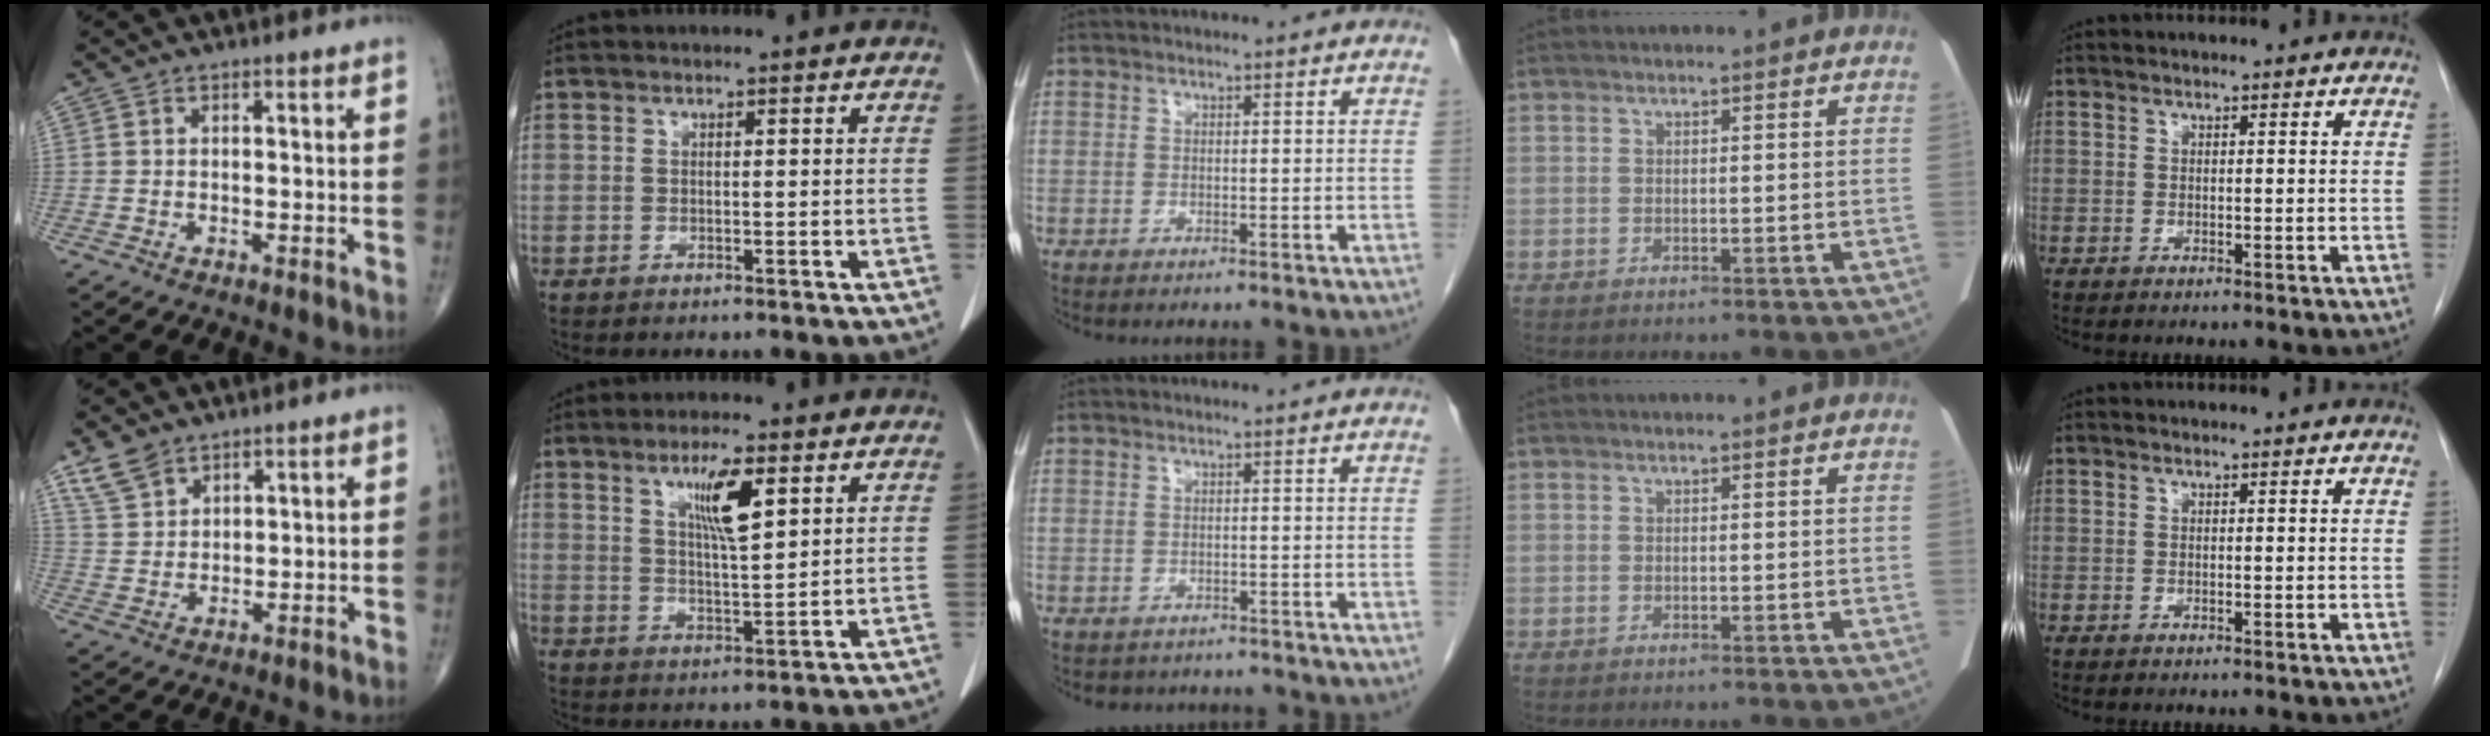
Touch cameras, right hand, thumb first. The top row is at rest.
{"thumb": {"total": 5.6, "force": [4.1, 3.2, 2.1], "torque": [-0.033, -0.016, 0.089]}, "index": {"total": 7.1, "force": [3.4, 0.9, 6.2], "torque": [-0.111, -0.005, 0.060]}, "middle": {"total": 3.6, "force": [-3.2, 1.6, 0.4], "torque": [-0.013, 0.000, -0.039]}}